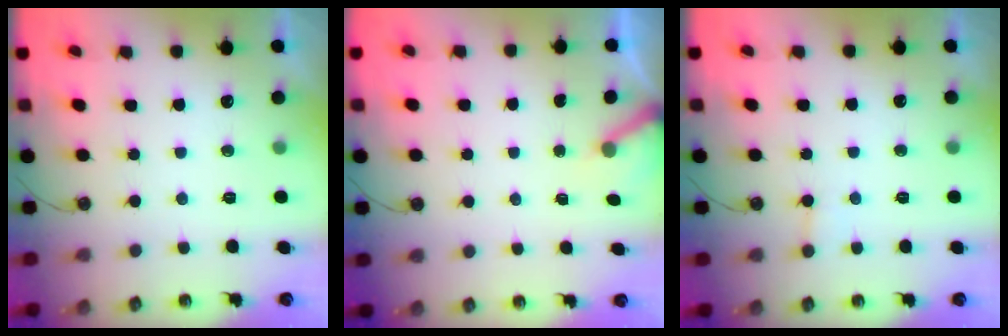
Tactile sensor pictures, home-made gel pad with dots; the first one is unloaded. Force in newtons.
{"total": 3.4, "press": 3.4, "slide": 0.3}
{"total": 4.9, "press": 4.8, "slide": 0.4}